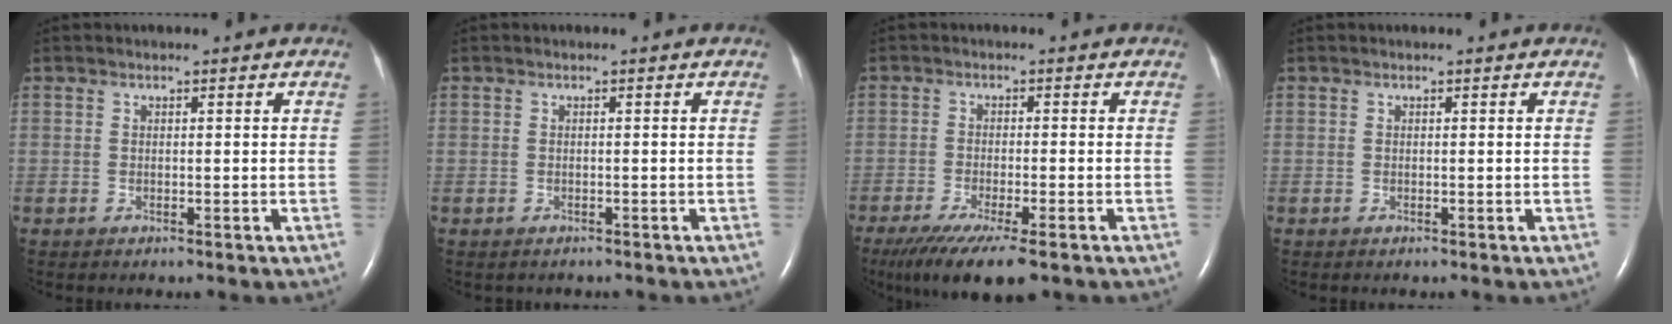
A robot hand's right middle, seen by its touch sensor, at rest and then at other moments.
{"total": 0.8, "force": [-0.7, 0.4, 0.2], "torque": [-0.012, 0.000, -0.008]}
{"total": 12.3, "force": [-9.2, 2.8, 7.7], "torque": [-0.130, -0.024, -0.144]}
{"total": 0.0}